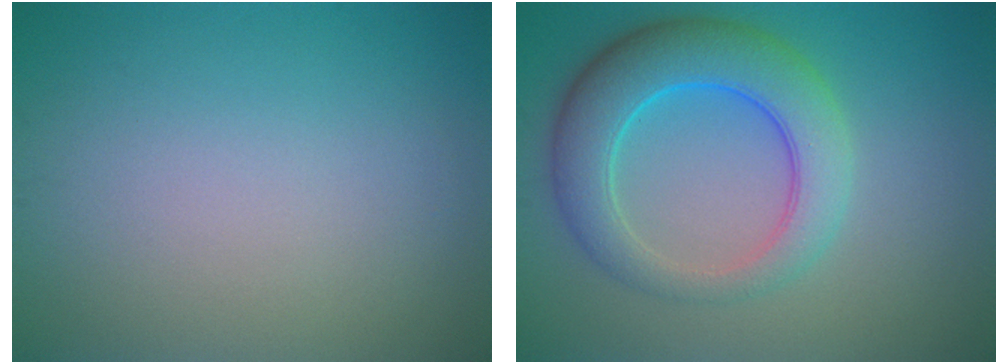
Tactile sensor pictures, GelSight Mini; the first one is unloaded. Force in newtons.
{"total": 6.9, "press": 6.9, "slide": 0.3}